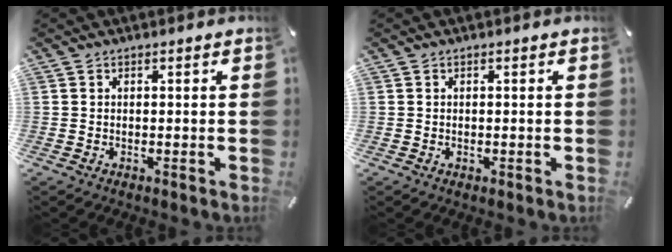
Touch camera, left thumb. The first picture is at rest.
{"total": 0.5, "force": [0.0, 0.5, 0.2], "torque": [-0.004, 0.002, -0.001]}